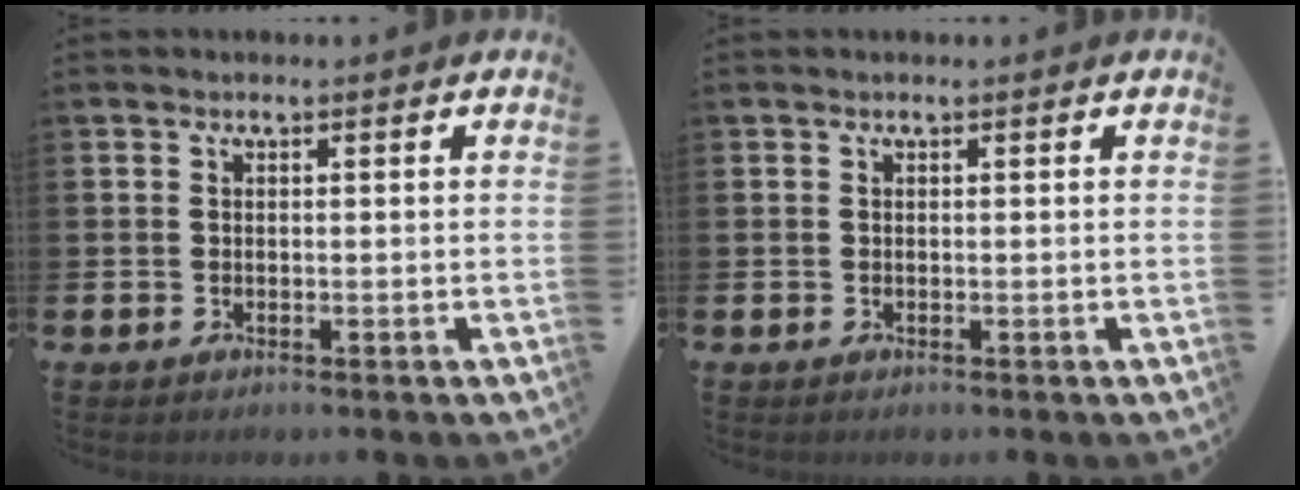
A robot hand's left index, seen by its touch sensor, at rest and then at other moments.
{"total": 0.0}